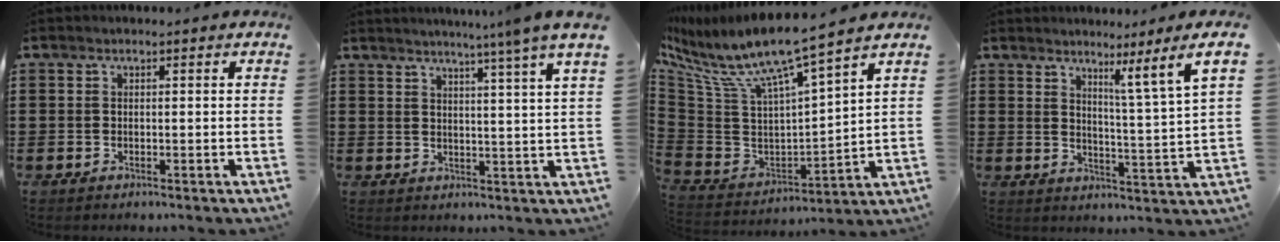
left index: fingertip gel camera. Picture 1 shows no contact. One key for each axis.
{"total": 5.0, "fx": 4.0, "fy": -1.8, "fz": 2.5, "tx": -0.062, "ty": -0.023, "tz": 0.062}
{"total": 9.2, "fx": 6.7, "fy": 0.8, "fz": 6.2, "tx": -0.152, "ty": -0.061, "tz": 0.106}
{"total": 5.2, "fx": 3.7, "fy": -2.5, "fz": 2.7, "tx": -0.040, "ty": -0.047, "tz": 0.046}